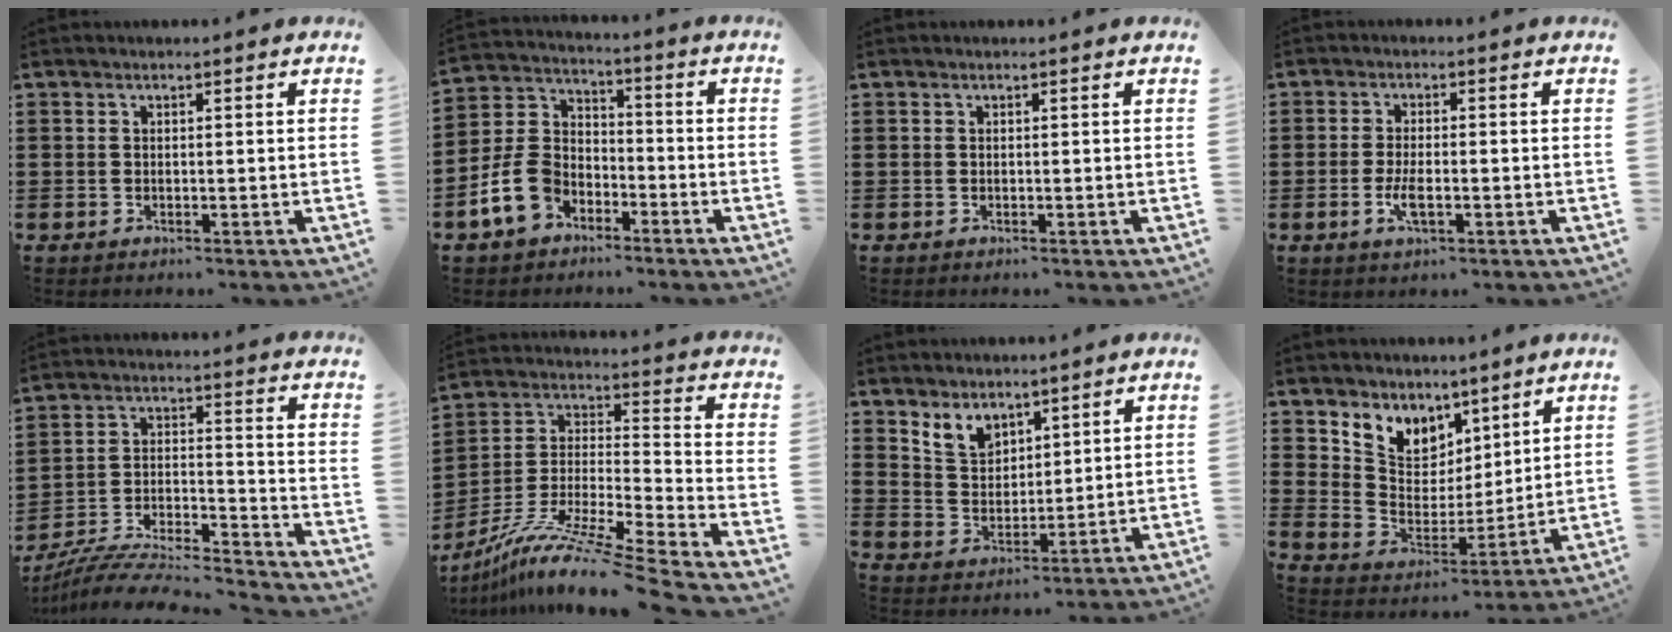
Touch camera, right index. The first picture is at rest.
{"total": 8.9, "force": [-4.6, 6.3, 4.4], "torque": [-0.134, 0.013, -0.096]}
{"total": 0.0}
{"total": 3.7, "force": [-1.0, 1.3, 3.3], "torque": [-0.071, -0.003, -0.022]}
{"total": 7.4, "force": [-7.0, 0.9, 2.3], "torque": [-0.046, -0.005, -0.141]}
{"total": 11.1, "force": [-9.6, -0.1, 5.5], "torque": [-0.110, 0.000, -0.194]}
{"total": 5.3, "force": [4.3, 2.9, 1.3], "torque": [-0.044, 0.000, 0.081]}
{"total": 6.6, "force": [5.1, 4.2, -0.5], "torque": [-0.038, -0.047, 0.095]}